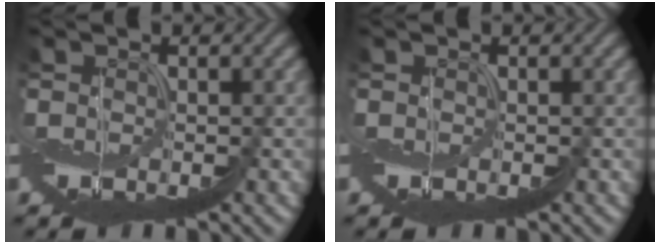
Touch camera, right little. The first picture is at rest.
{"total": 0.0}